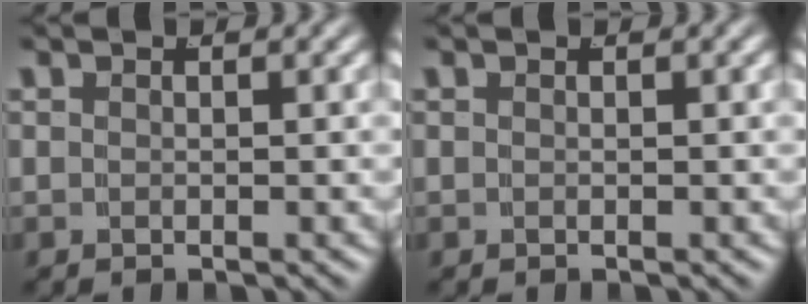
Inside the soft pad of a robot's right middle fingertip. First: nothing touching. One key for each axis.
{"total": 0.0}